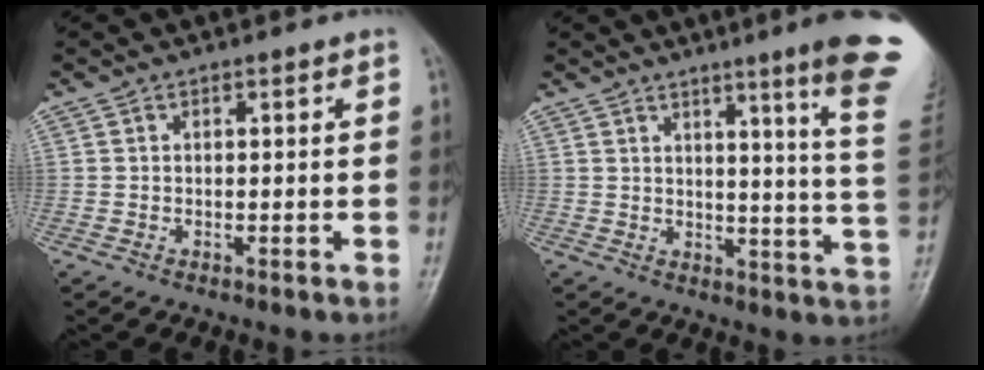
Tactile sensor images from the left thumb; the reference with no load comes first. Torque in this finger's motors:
{"motor_torque": [0.66, 0.40, 1.37, -1.41, 0.27]}